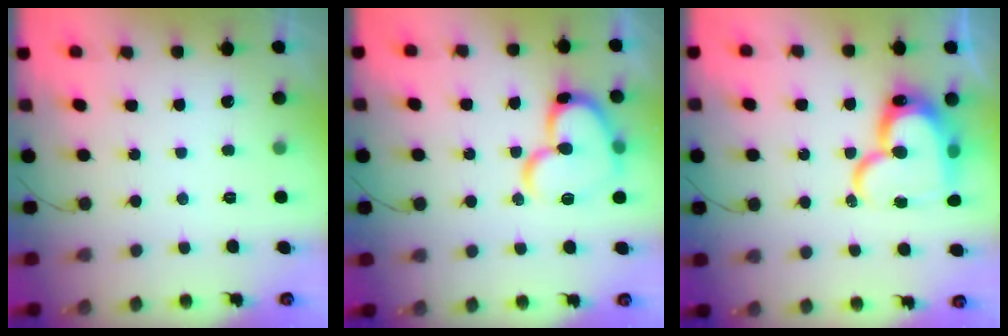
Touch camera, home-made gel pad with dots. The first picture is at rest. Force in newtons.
{"total": 17.5, "press": 17.4, "slide": 2.1}
{"total": 21.8, "press": 21.7, "slide": 2.2}